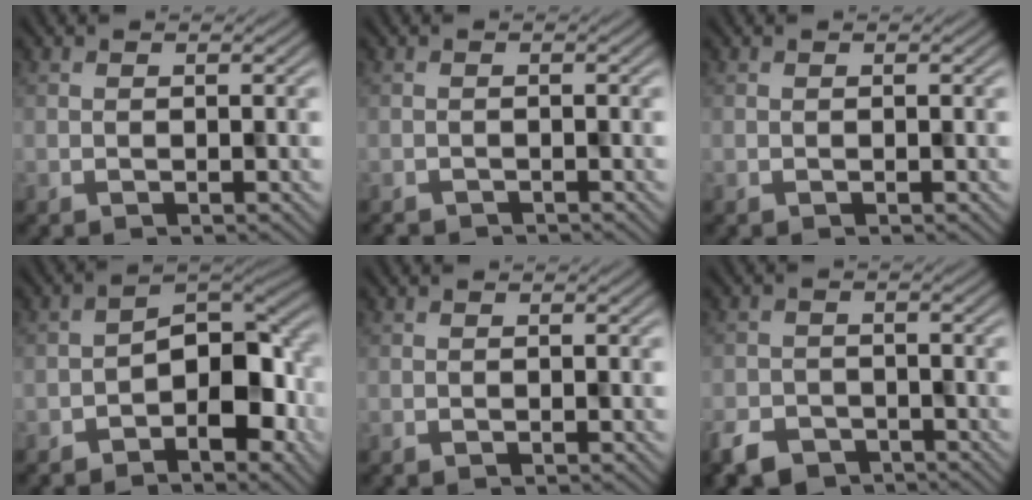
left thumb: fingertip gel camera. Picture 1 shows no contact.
{"total": 1.1, "force": [-1.1, 0.0, -0.3], "torque": [0.008, 0.000, -0.018]}
{"total": 0.0}
{"total": 7.4, "force": [-2.6, 4.1, 5.6], "torque": [-0.061, 0.011, -0.051]}
{"total": 0.0}
{"total": 4.2, "force": [-3.4, 2.2, 1.1], "torque": [-0.023, -0.007, -0.065]}